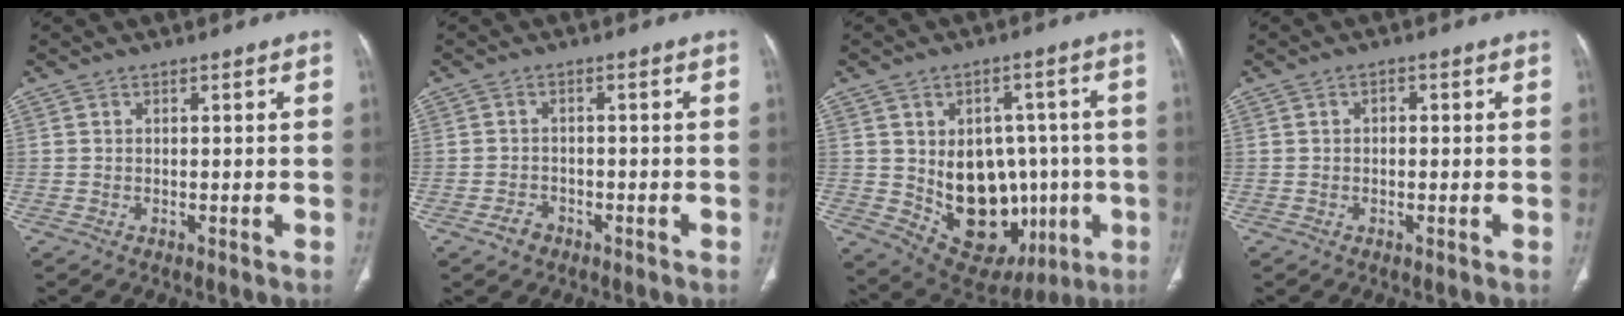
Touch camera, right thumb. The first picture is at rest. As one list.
[{"total": 2.5, "force": [-1.6, 1.7, 0.8], "torque": [-0.013, 0.014, -0.023]}, {"total": 19.3, "force": [-2.5, 13.8, 13.3], "torque": [-0.152, 0.011, -0.001]}, {"total": 1.3, "force": [0.1, 1.0, 0.8], "torque": [-0.009, 0.007, 0.000]}]